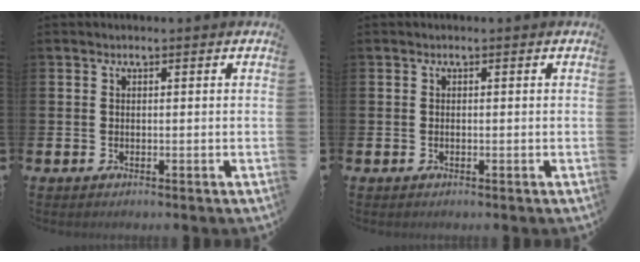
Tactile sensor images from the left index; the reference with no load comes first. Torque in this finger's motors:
{"motor_torque": [-0.07, -0.08, -0.11, -0.01]}